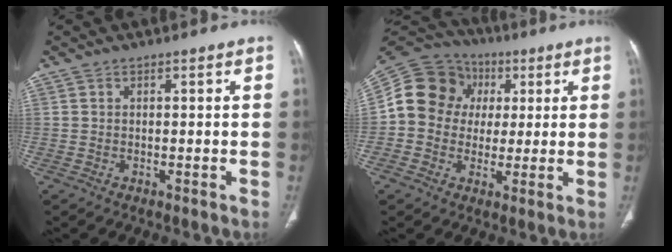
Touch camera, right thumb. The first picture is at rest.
{"total": 14.4, "force": [1.8, 12.9, 6.0], "torque": [-0.096, 0.031, 0.024]}